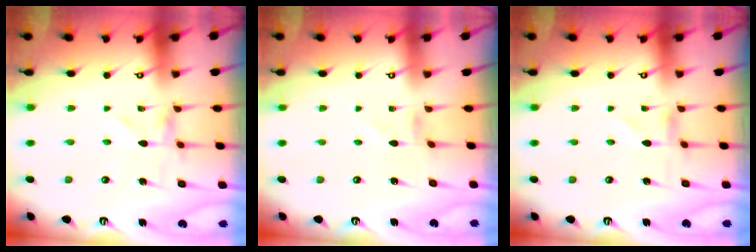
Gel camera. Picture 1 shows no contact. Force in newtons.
{"total": 0.9, "press": 0.8, "slide": 0.1}
{"total": 0.0}